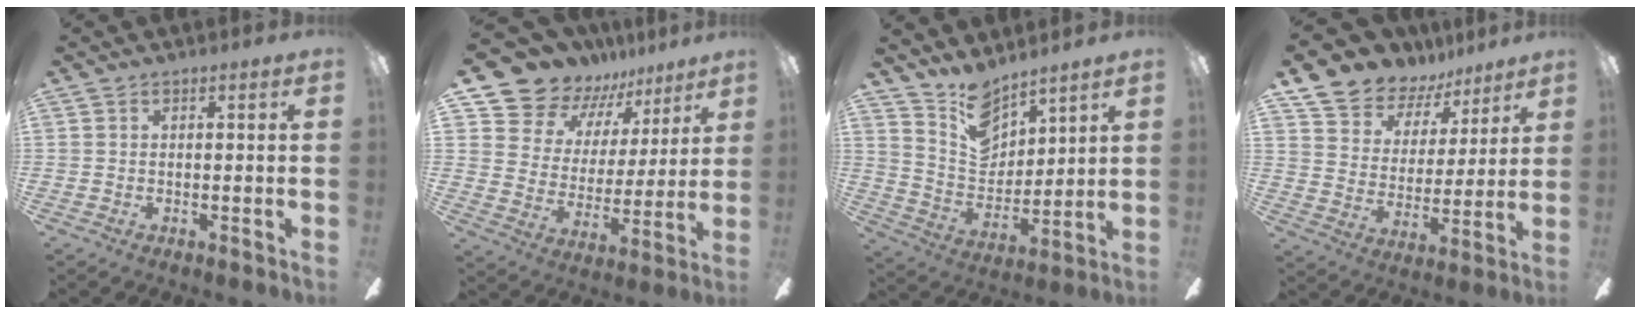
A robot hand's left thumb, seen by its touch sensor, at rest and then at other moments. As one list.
[{"total": 12.5, "force": [10.9, 6.2, 0.5], "torque": [-0.048, -0.098, 0.207]}, {"total": 11.8, "force": [9.7, 5.8, 3.7], "torque": [-0.079, -0.062, 0.189]}, {"total": 11.6, "force": [10.0, 5.6, 2.0], "torque": [-0.059, -0.080, 0.188]}]